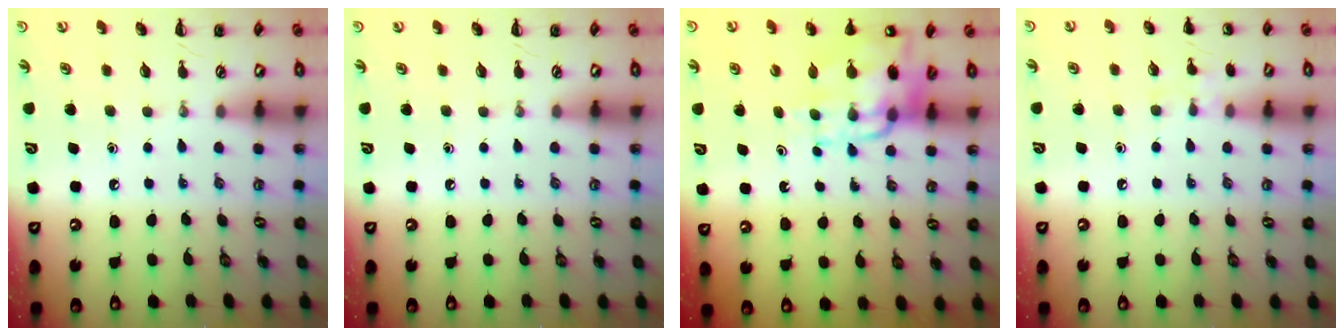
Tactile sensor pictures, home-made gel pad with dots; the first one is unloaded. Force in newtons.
{"total": 0.0}
{"total": 13.0, "press": 12.7, "slide": 3.0}
{"total": 6.3, "press": 6.0, "slide": 2.1}